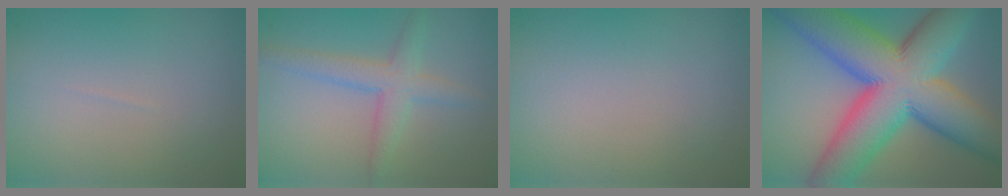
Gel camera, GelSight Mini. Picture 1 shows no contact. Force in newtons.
{"total": 3.2, "press": 3.2, "slide": 0.2}
{"total": 0.0}
{"total": 16.9, "press": 16.9, "slide": 0.3}